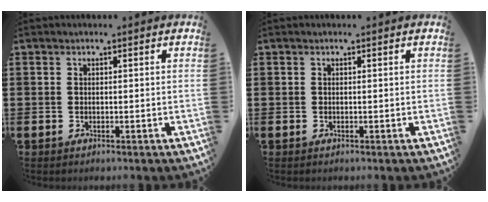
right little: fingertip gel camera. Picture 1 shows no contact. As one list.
[{"total": 0.0}]